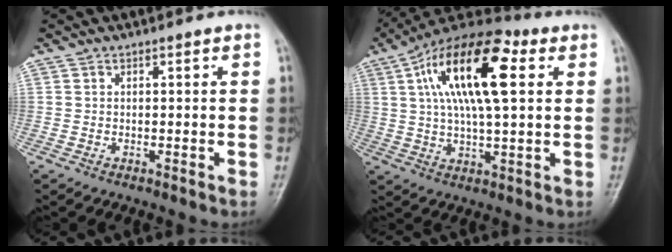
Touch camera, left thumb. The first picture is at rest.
{"total": 19.6, "force": [5.6, 7.7, 17.1], "torque": [-0.287, 0.014, 0.085]}